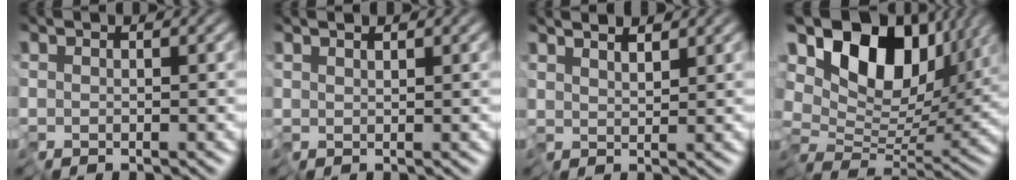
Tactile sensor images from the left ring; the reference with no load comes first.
{"total": 0.7, "force": [0.6, 0.0, 0.2], "torque": [-0.007, 0.006, 0.013]}
{"total": 2.0, "force": [1.7, 0.1, 0.9], "torque": [-0.020, 0.007, 0.033]}
{"total": 12.6, "force": [5.1, 7.1, 9.0], "torque": [-0.165, 0.027, 0.084]}